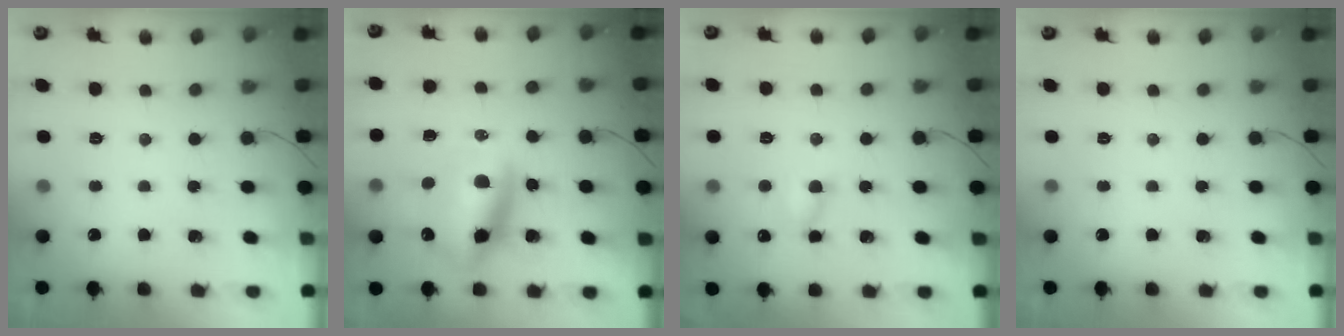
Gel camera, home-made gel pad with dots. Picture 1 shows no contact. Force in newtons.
{"total": 12.6, "press": 12.2, "slide": 3.0}
{"total": 4.9, "press": 4.8, "slide": 0.7}
{"total": 0.0}